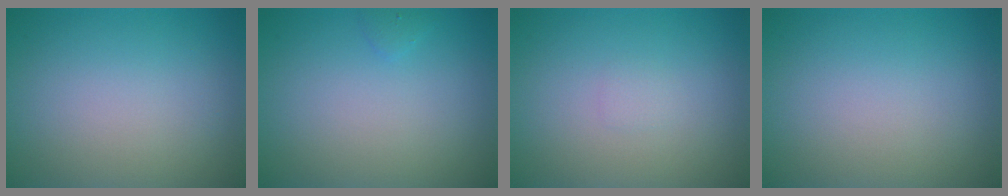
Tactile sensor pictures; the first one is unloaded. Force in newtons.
{"total": 0.5, "press": 0.5, "slide": 0.1}
{"total": 0.5, "press": 0.5, "slide": 0.0}
{"total": 0.0}